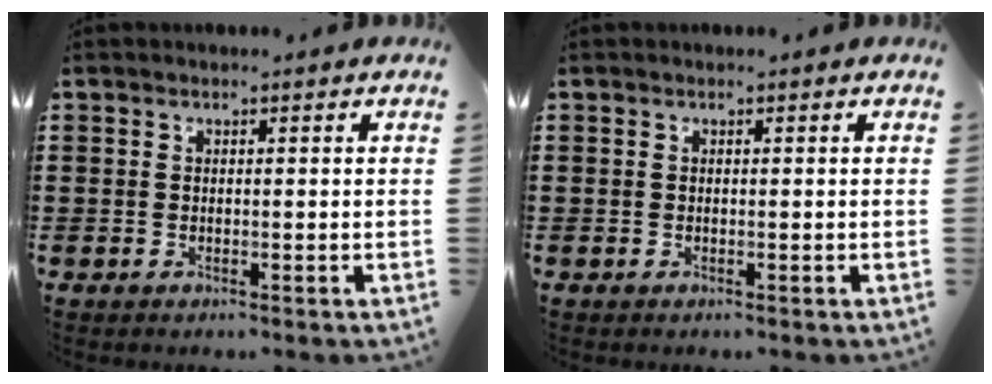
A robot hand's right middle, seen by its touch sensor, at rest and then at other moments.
{"total": 0.0}